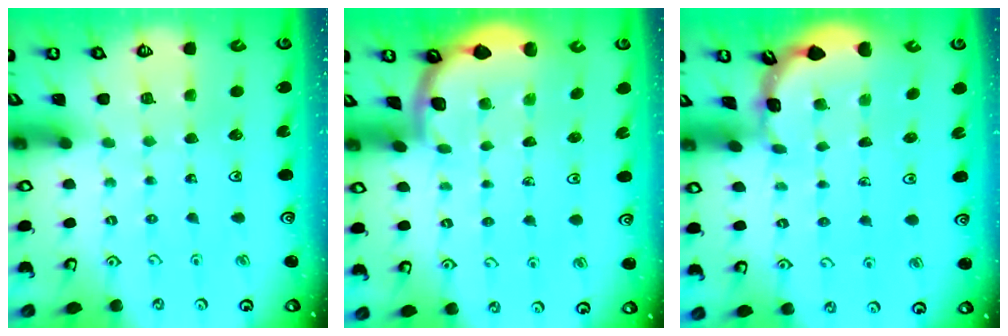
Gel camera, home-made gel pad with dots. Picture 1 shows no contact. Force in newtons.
{"total": 1.7, "press": 1.7, "slide": 0.1}
{"total": 1.8, "press": 1.8, "slide": 0.1}